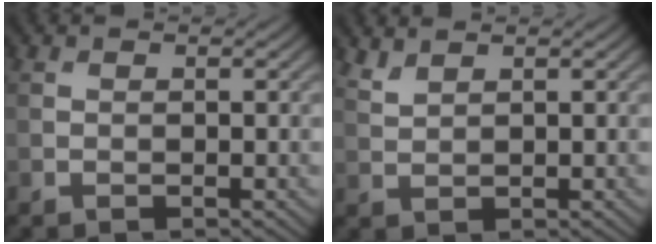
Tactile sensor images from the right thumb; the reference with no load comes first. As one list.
[{"total": 1.9, "force": [1.7, 0.4, 0.8], "torque": [-0.028, 0.002, 0.042]}]